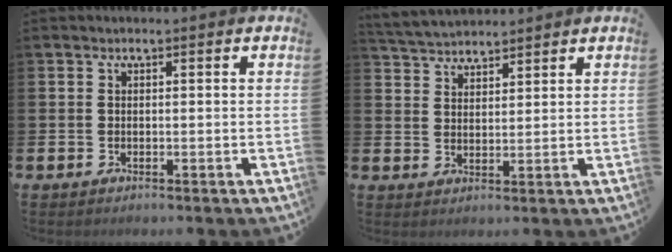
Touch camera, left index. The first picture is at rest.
{"total": 4.0, "force": [3.9, 0.7, 0.1], "torque": [-0.021, -0.014, 0.074]}